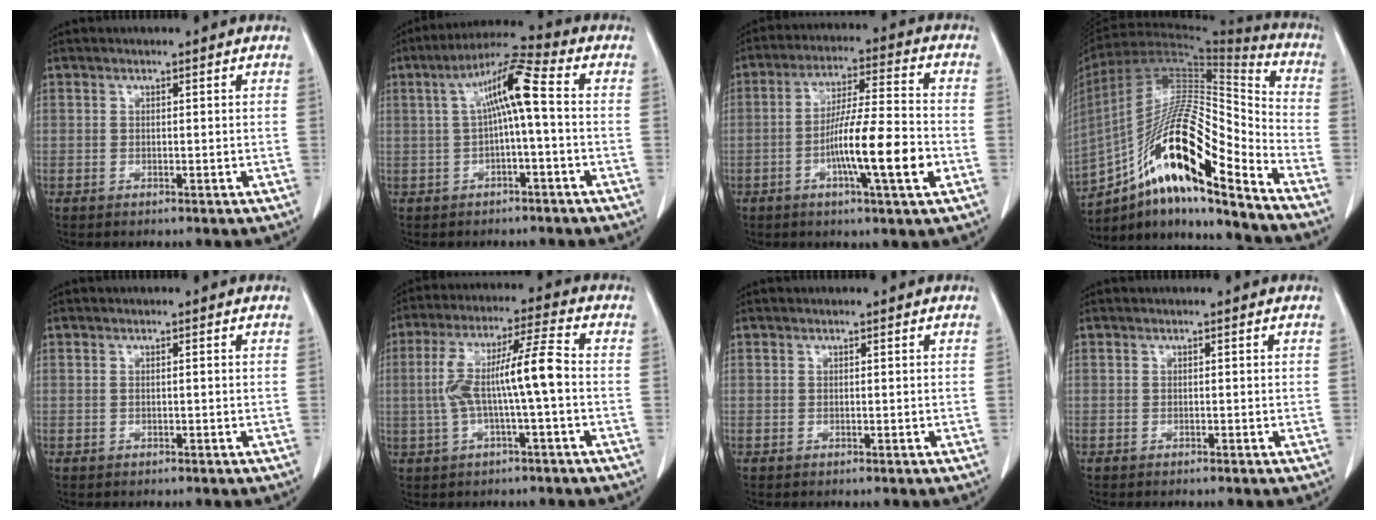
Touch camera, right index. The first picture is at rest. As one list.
[{"total": 8.1, "force": [0.5, 0.4, 8.1], "torque": [-0.143, 0.030, 0.007]}, {"total": 12.5, "force": [-3.7, 0.3, 11.9], "torque": [-0.205, -0.004, -0.066]}, {"total": 21.7, "force": [-13.2, 3.1, 16.9], "torque": [-0.315, 0.007, -0.233]}, {"total": 0.0}, {"total": 9.9, "force": [-0.7, 0.4, 9.9], "torque": [-0.193, 0.032, -0.014]}, {"total": 0.0}, {"total": 0.0}]